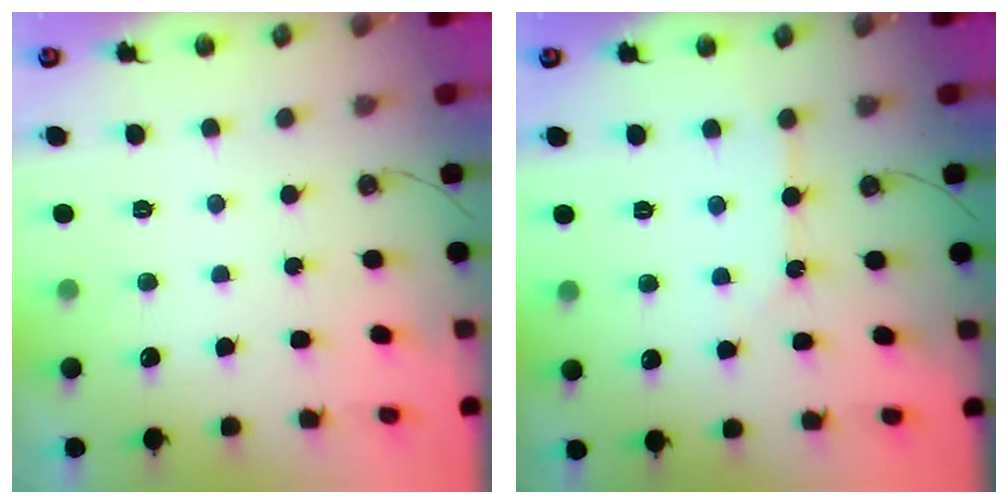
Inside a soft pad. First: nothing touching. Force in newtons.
{"total": 3.9, "press": 3.8, "slide": 0.6}